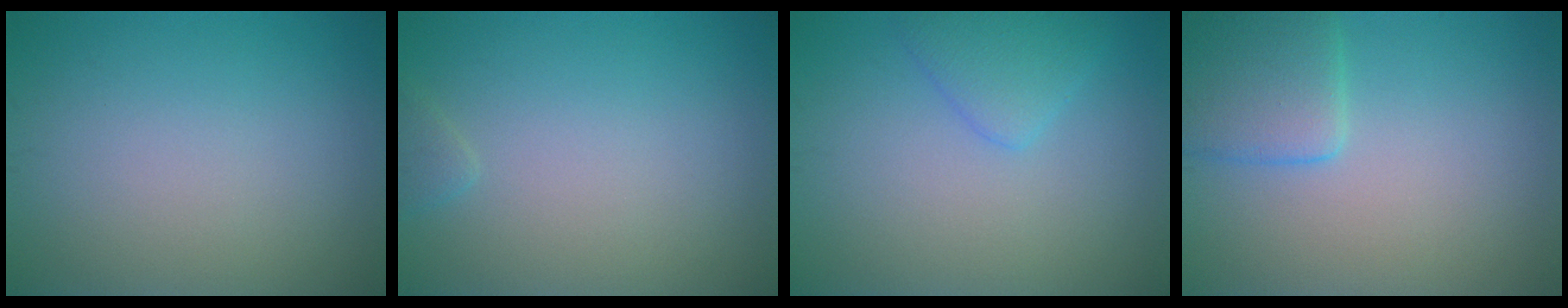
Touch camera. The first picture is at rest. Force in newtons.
{"total": 0.8, "press": 0.8, "slide": 0.1}
{"total": 2.3, "press": 2.3, "slide": 0.2}
{"total": 3.7, "press": 3.7, "slide": 0.2}